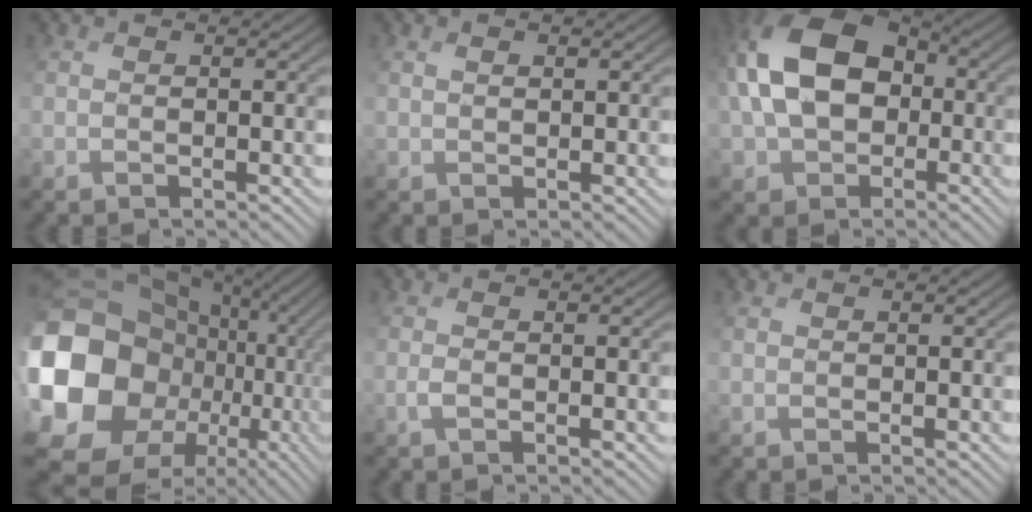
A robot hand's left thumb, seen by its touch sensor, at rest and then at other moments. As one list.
[{"total": 1.1, "force": [0.6, 0.4, 0.8], "torque": [-0.022, 0.002, 0.014]}, {"total": 14.4, "force": [0.3, 9.9, 10.4], "torque": [-0.229, 0.006, -0.004]}, {"total": 22.0, "force": [-2.6, 18.7, 11.4], "torque": [-0.324, -0.037, -0.025]}, {"total": 1.2, "force": [-0.5, 0.3, 1.0], "torque": [-0.026, 0.000, -0.012]}, {"total": 0.0}]